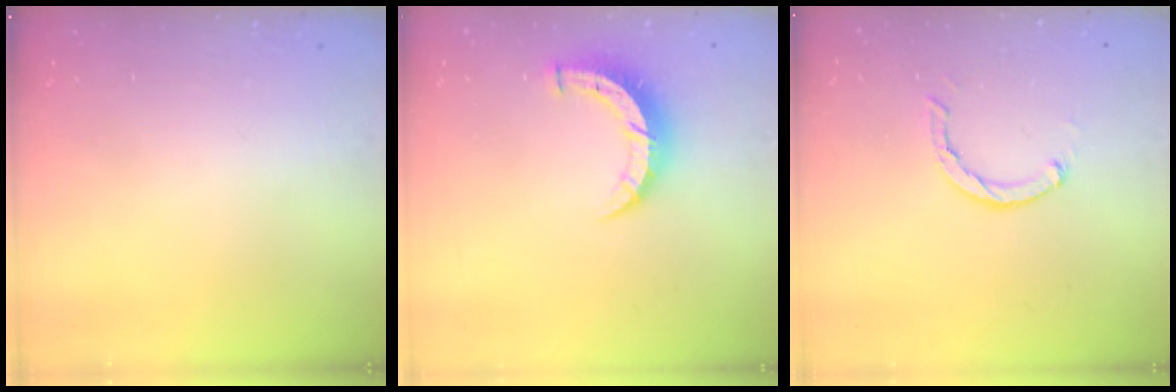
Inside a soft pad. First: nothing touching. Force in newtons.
{"total": 7.2, "press": 7.2, "slide": 0.3}
{"total": 2.1, "press": 2.1, "slide": 0.3}